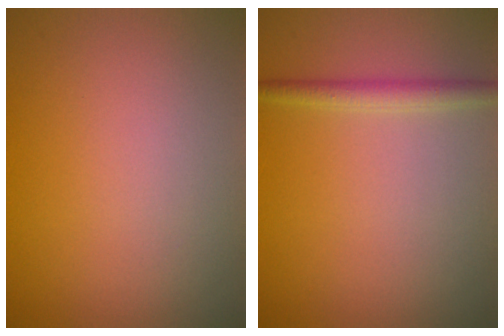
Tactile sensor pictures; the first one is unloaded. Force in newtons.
{"total": 1.8, "press": 1.8, "slide": 0.1}